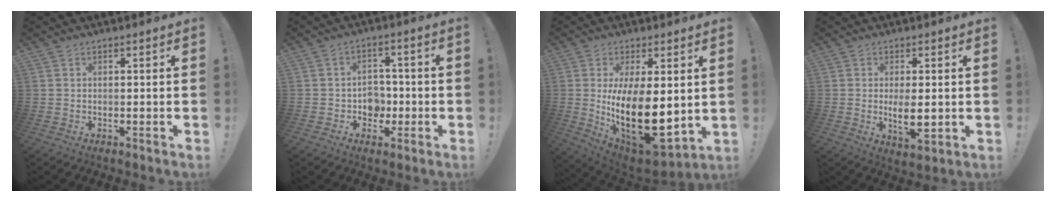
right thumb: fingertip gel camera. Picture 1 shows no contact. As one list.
[{"total": 6.6, "force": [-0.7, 6.1, 2.5], "torque": [-0.034, 0.004, -0.008]}, {"total": 21.1, "force": [0.0, 9.9, 18.6], "torque": [-0.319, -0.034, 0.019]}, {"total": 7.1, "force": [0.1, 2.5, 6.6], "torque": [-0.116, -0.014, 0.001]}]